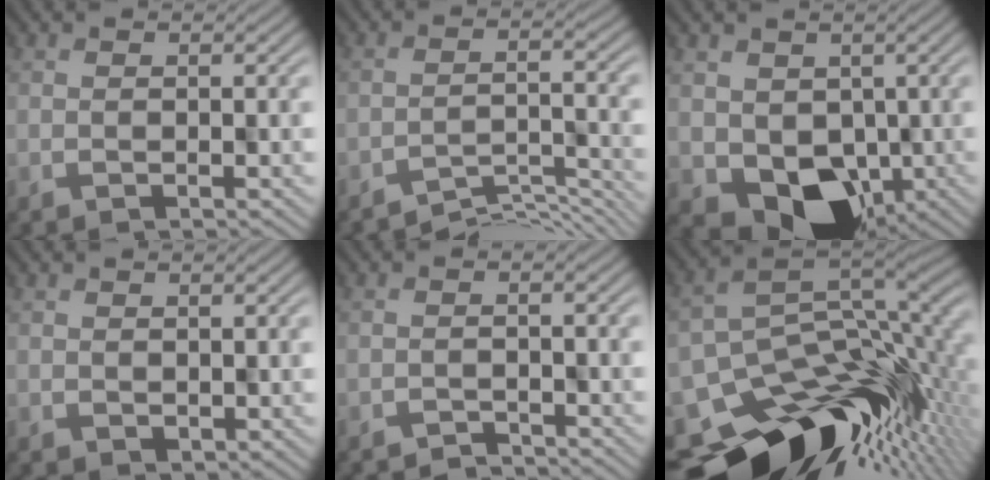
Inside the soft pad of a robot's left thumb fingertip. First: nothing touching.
{"total": 5.2, "force": [-4.2, 1.4, 2.7], "torque": [-0.040, -0.003, -0.066]}
{"total": 9.4, "force": [-1.9, 7.6, 5.1], "torque": [-0.079, -0.039, -0.015]}
{"total": 1.2, "force": [0.4, 1.0, 0.5], "torque": [-0.009, -0.005, 0.012]}
{"total": 1.7, "force": [-1.7, 0.1, -0.1], "torque": [0.004, 0.002, -0.030]}
{"total": 14.6, "force": [-6.3, 8.9, 9.7], "torque": [-0.162, -0.044, -0.090]}